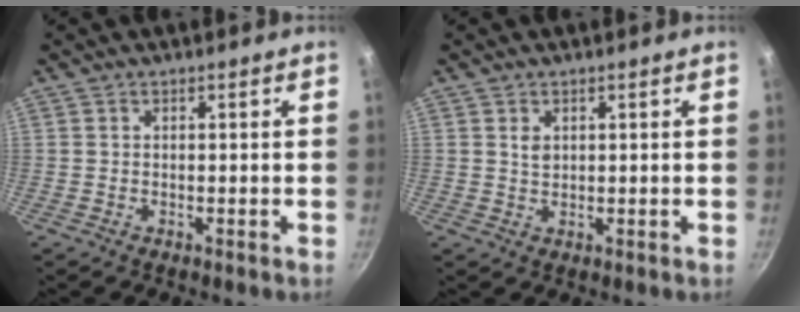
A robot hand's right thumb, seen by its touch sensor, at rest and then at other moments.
{"total": 1.8, "force": [0.6, 1.3, 1.1], "torque": [-0.016, -0.002, 0.012]}